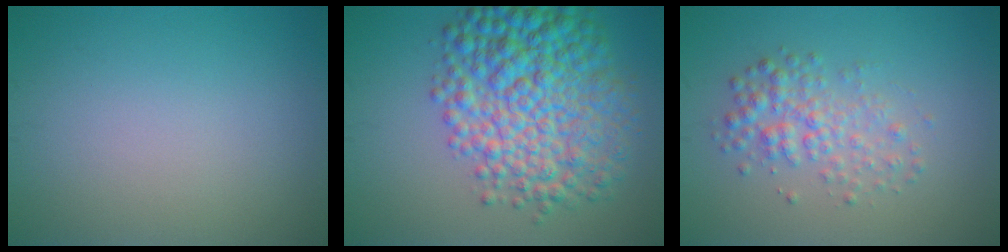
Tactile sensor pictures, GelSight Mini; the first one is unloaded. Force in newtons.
{"total": 9.7, "press": 9.7, "slide": 0.1}
{"total": 3.1, "press": 3.1, "slide": 0.0}